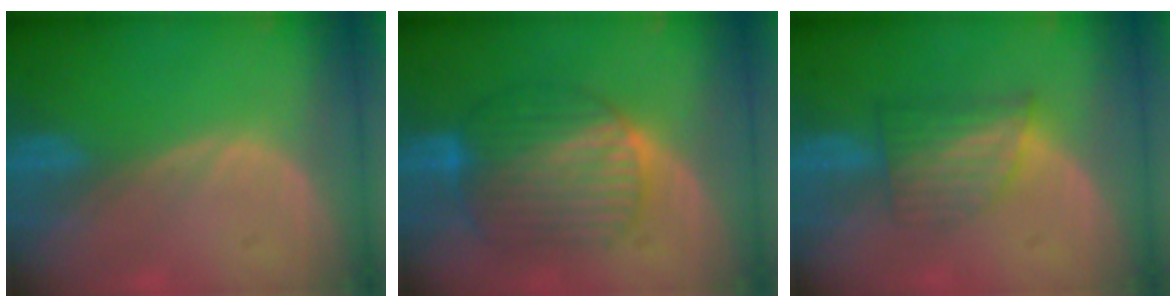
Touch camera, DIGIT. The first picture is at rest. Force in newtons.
{"total": 9.3, "press": 9.3, "slide": 0.6}
{"total": 6.2, "press": 5.5, "slide": 2.9}